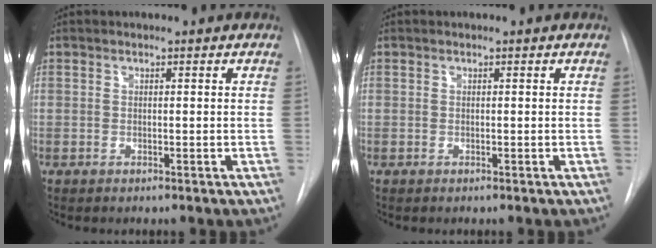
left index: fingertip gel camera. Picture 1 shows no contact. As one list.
[{"total": 0.0}]